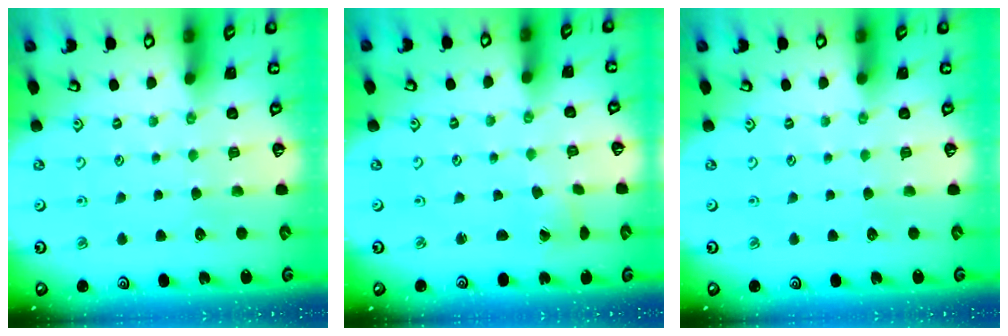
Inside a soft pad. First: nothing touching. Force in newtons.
{"total": 0.0}
{"total": 0.0}